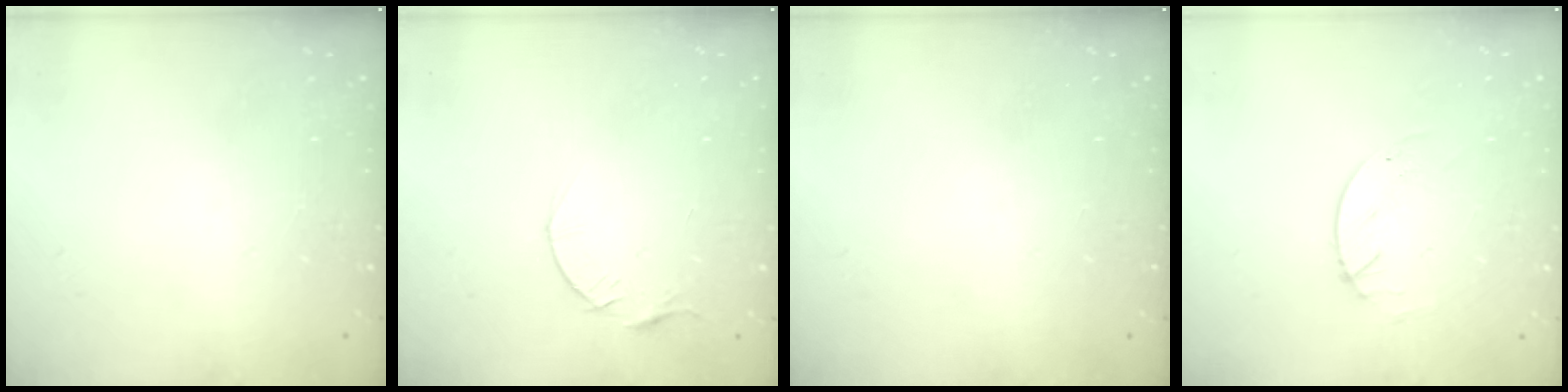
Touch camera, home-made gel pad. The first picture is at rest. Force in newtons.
{"total": 4.1, "press": 4.0, "slide": 0.5}
{"total": 0.0}
{"total": 1.7, "press": 1.7, "slide": 0.2}